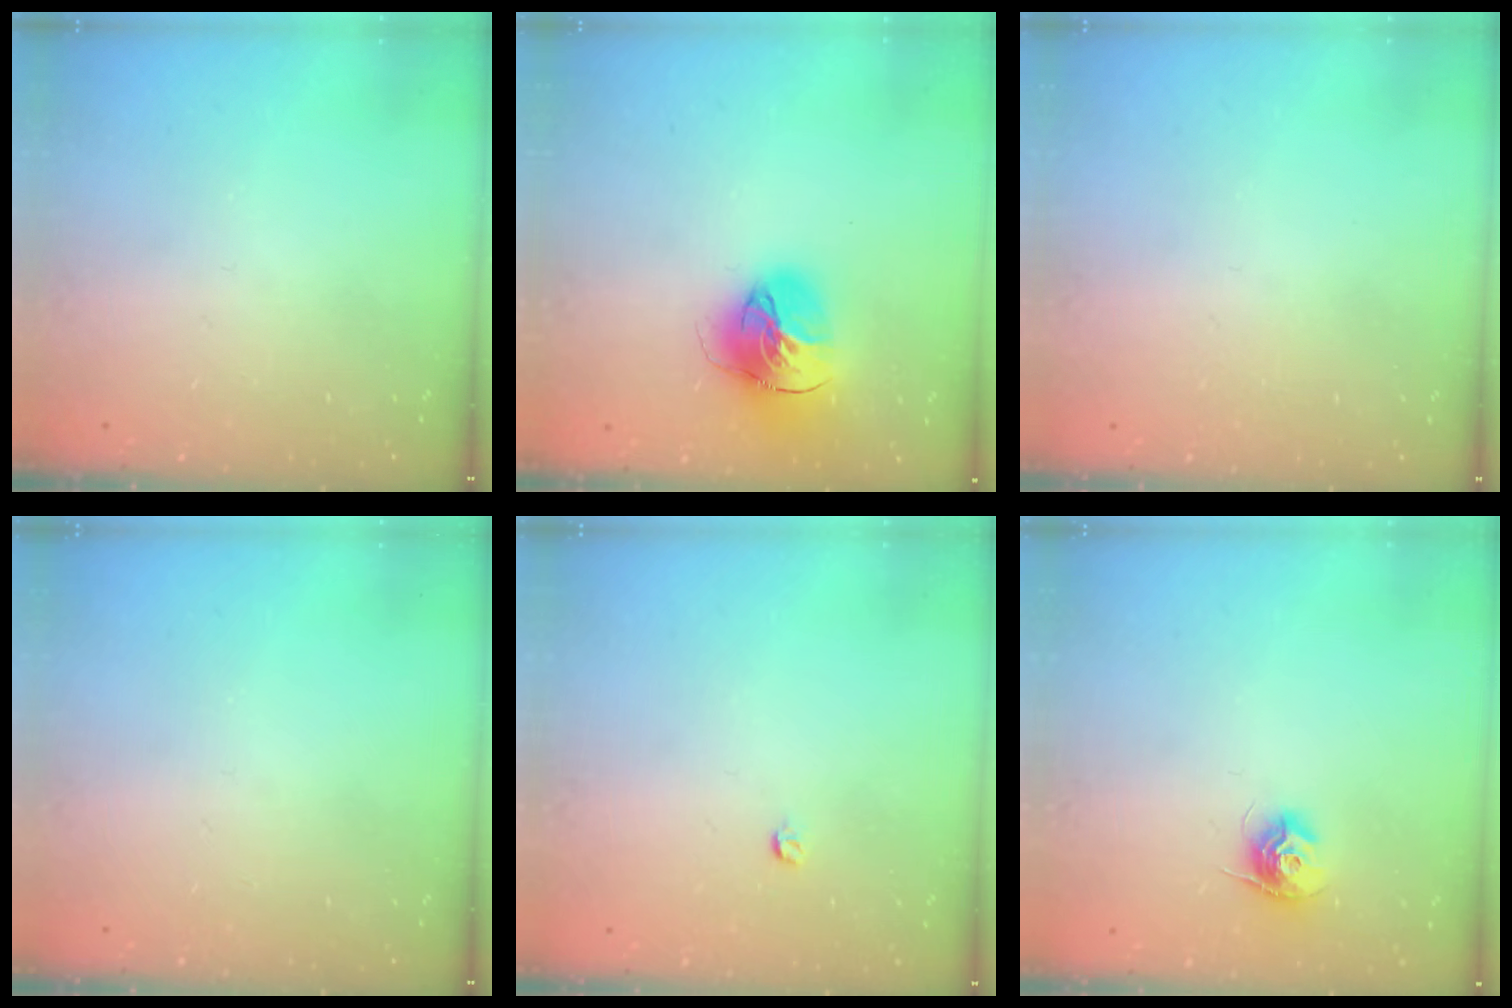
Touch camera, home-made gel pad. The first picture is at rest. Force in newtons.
{"total": 17.5, "press": 17.4, "slide": 1.7}
{"total": 0.7, "press": 0.7, "slide": 0.3}
{"total": 0.0}
{"total": 3.0, "press": 2.9, "slide": 0.4}
{"total": 9.6, "press": 9.6, "slide": 0.4}